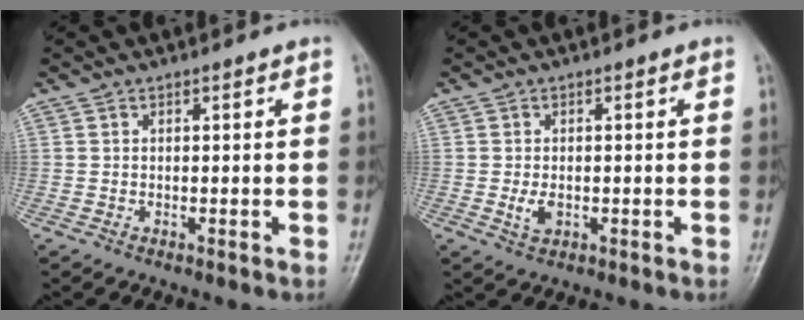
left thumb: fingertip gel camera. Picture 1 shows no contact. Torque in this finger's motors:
{"motor_torque": [0.04, 0.17, 0.25, -0.11, 0.02]}